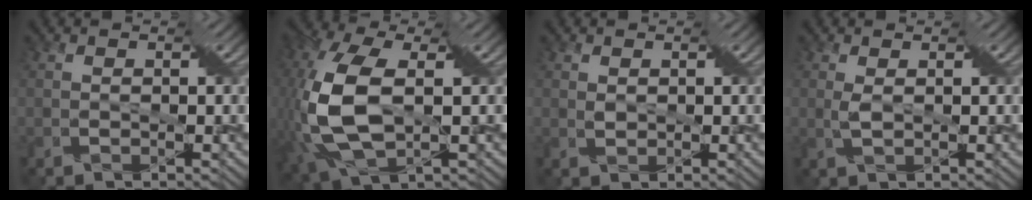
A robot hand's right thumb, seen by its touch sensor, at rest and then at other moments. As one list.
[{"total": 13.4, "force": [-0.6, 6.6, 11.7], "torque": [-0.304, -0.014, 0.000]}, {"total": 0.7, "force": [0.5, 0.3, 0.4], "torque": [-0.014, 0.002, 0.013]}, {"total": 2.0, "force": [0.4, 0.6, 1.9], "torque": [-0.043, 0.001, 0.012]}]